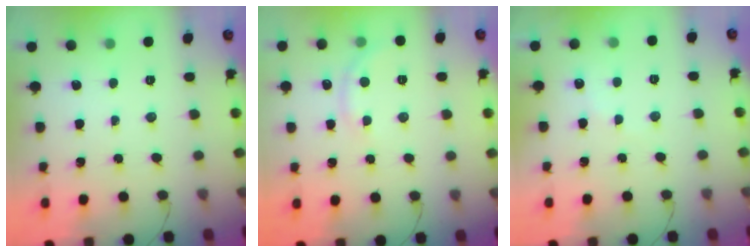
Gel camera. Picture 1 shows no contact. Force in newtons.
{"total": 3.9, "press": 3.7, "slide": 1.2}
{"total": 5.7, "press": 5.6, "slide": 1.1}